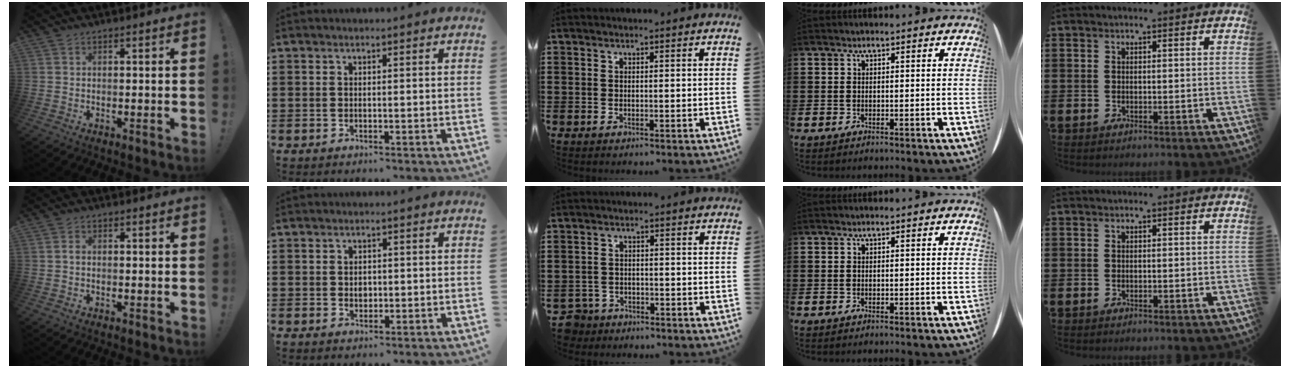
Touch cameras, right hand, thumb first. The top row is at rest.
{"thumb": {"total": 0.7, "force": [-0.4, 0.2, 0.4], "torque": [-0.012, 0.003, -0.008]}, "index": {"total": 1.3, "force": [0.2, 1.1, 0.7], "torque": [-0.015, 0.006, 0.003]}, "middle": {"total": 3.0, "force": [-2.8, 1.1, 0.0], "torque": [-0.022, -0.005, -0.066]}}